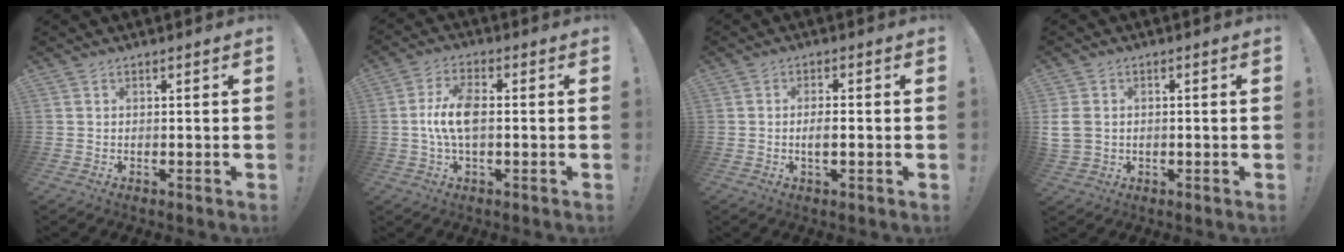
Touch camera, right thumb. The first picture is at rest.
{"total": 9.0, "force": [-0.4, 4.0, 8.0], "torque": [-0.163, 0.005, -0.007]}
{"total": 3.5, "force": [-0.7, 1.0, 3.2], "torque": [-0.057, -0.002, -0.018]}
{"total": 5.9, "force": [0.1, 4.8, 3.5], "torque": [-0.066, 0.002, 0.004]}